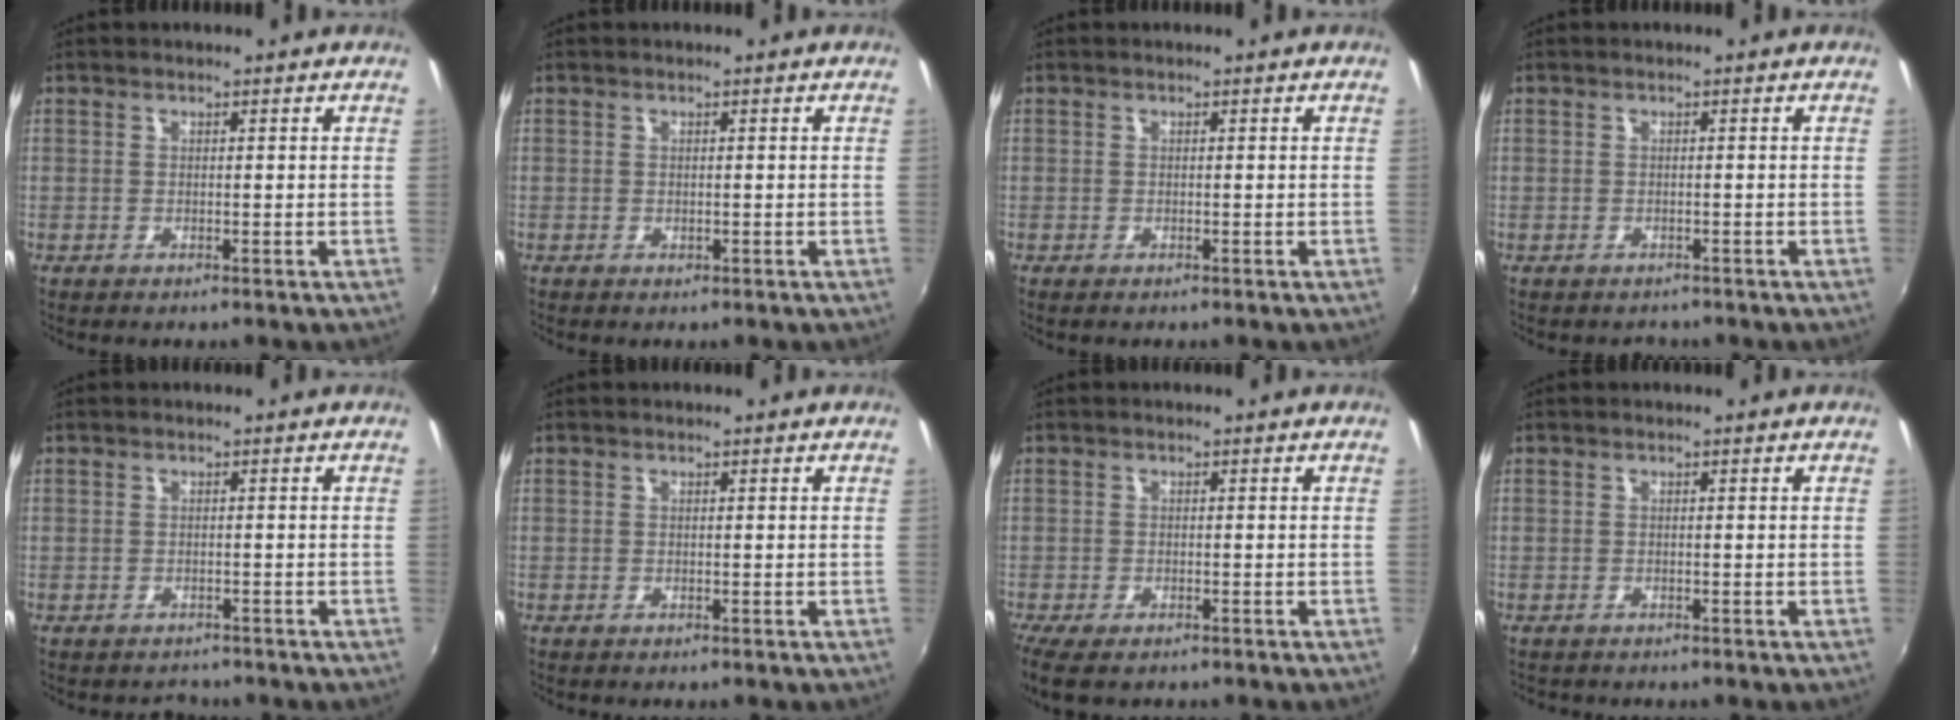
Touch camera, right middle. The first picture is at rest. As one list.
[{"total": 0.0}, {"total": 0.0}, {"total": 1.4, "force": [-1.0, 0.9, -0.1], "torque": [-0.001, 0.001, -0.014]}, {"total": 1.9, "force": [-1.5, 1.2, -0.3], "torque": [-0.001, 0.004, -0.021]}, {"total": 0.0}, {"total": 6.5, "force": [-4.7, 2.3, 3.9], "torque": [-0.093, -0.034, -0.085]}, {"total": 0.7, "force": [-0.6, 0.4, 0.0], "torque": [-0.004, -0.001, -0.010]}]